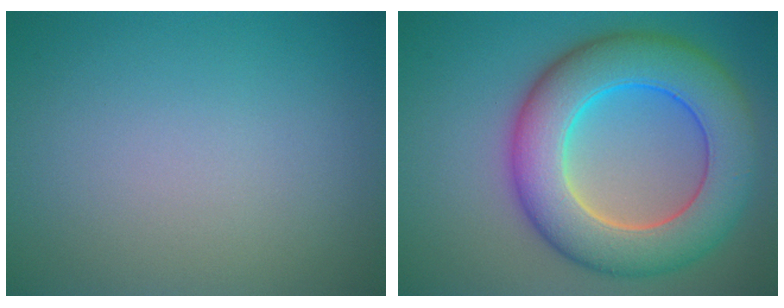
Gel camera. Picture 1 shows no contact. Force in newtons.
{"total": 10.5, "press": 10.5, "slide": 0.1}